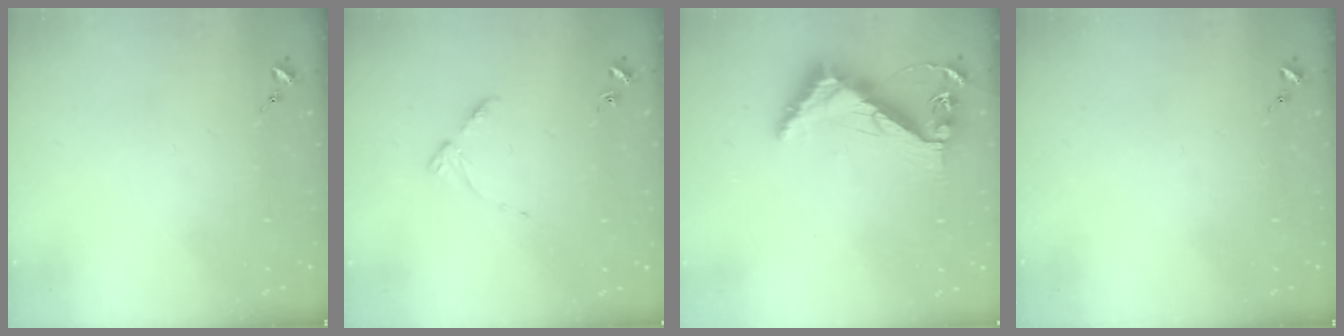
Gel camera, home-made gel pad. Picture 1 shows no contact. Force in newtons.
{"total": 3.8, "press": 3.8, "slide": 0.5}
{"total": 8.7, "press": 8.6, "slide": 0.9}
{"total": 0.0}